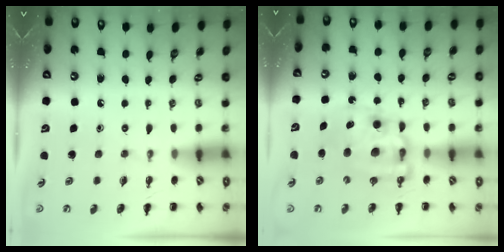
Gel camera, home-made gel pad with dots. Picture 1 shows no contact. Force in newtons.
{"total": 10.5, "press": 10.2, "slide": 2.5}